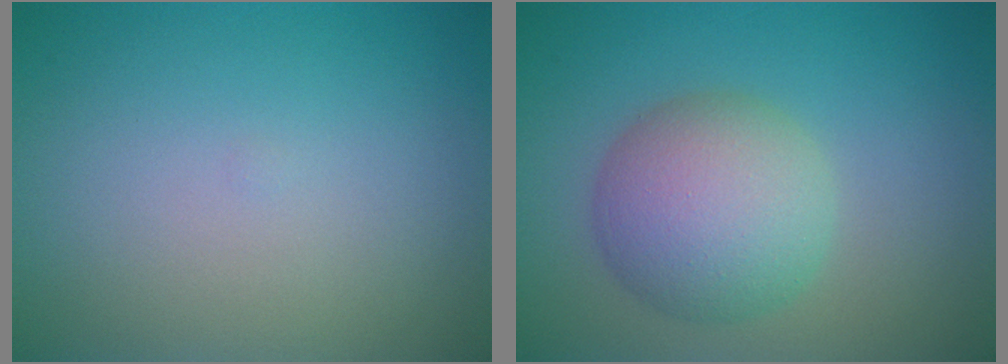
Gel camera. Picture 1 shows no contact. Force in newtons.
{"total": 6.2, "press": 6.2, "slide": 0.2}